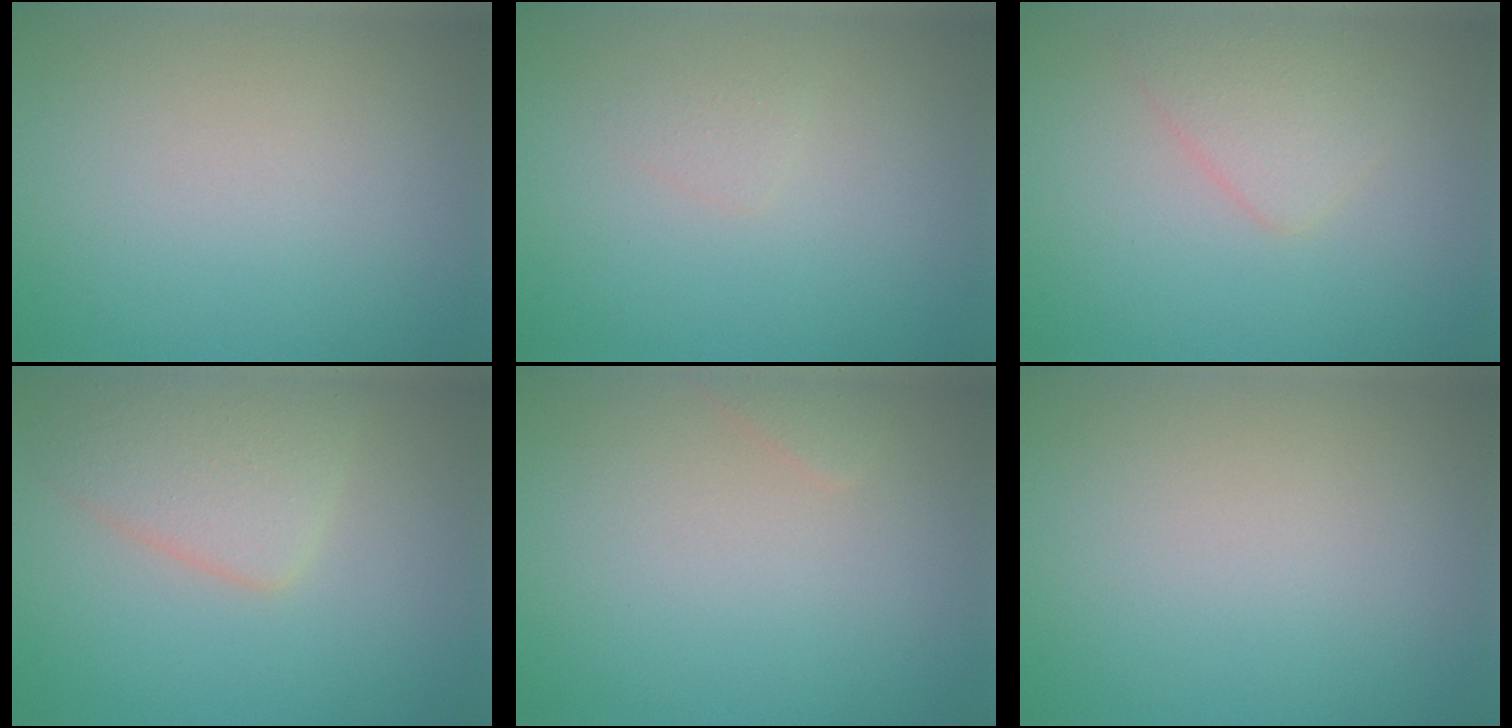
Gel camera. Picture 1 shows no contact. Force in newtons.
{"total": 0.7, "press": 0.7, "slide": 0.0}
{"total": 2.2, "press": 2.2, "slide": 0.0}
{"total": 4.0, "press": 4.0, "slide": 0.2}
{"total": 0.8, "press": 0.8, "slide": 0.0}
{"total": 0.0}